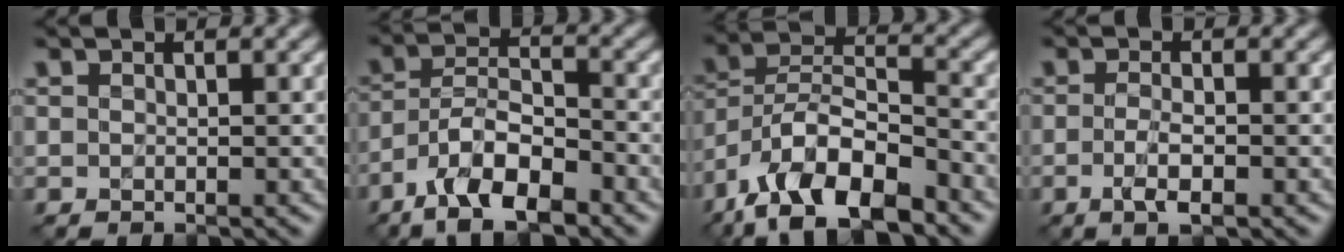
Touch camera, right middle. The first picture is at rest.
{"total": 8.5, "force": [-5.7, 3.1, 5.5], "torque": [-0.091, 0.008, -0.109]}
{"total": 11.5, "force": [-7.9, 4.7, 6.9], "torque": [-0.119, 0.010, -0.150]}
{"total": 2.4, "force": [-0.9, 0.7, 2.1], "torque": [-0.044, -0.002, -0.017]}